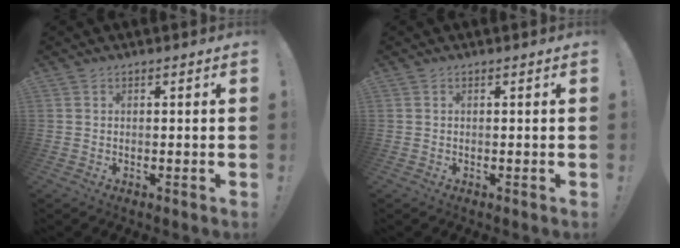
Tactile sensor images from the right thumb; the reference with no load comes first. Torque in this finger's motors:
{"motor_torque": [0.00, 0.00, 0.00, 0.00, 0.01]}